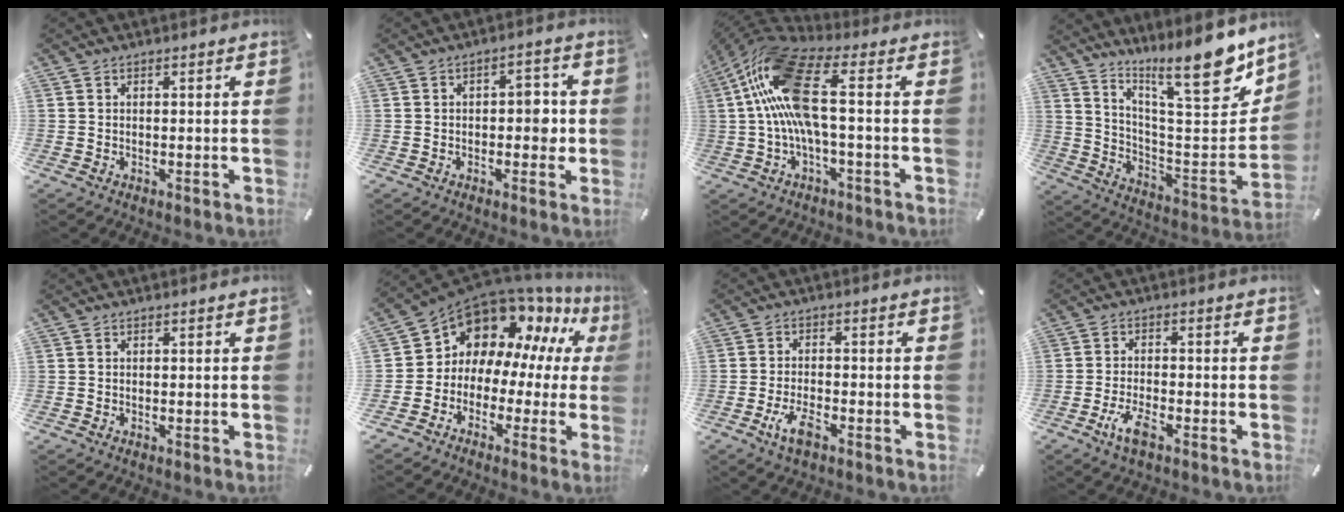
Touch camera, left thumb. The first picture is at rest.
{"total": 4.9, "force": [-0.3, 2.9, 3.9], "torque": [-0.048, 0.003, -0.012]}
{"total": 16.8, "force": [1.5, 5.8, 15.7], "torque": [-0.327, -0.008, 0.021]}
{"total": 20.2, "force": [15.7, 3.6, 12.1], "torque": [-0.182, -0.126, 0.253]}
{"total": 0.0}
{"total": 11.9, "force": [8.3, 7.9, 3.1], "torque": [-0.070, -0.088, 0.149]}
{"total": 5.0, "force": [-2.8, 1.8, 3.8], "torque": [-0.083, 0.003, -0.054]}
{"total": 5.1, "force": [-2.8, 1.6, 4.0], "torque": [-0.087, 0.000, -0.053]}